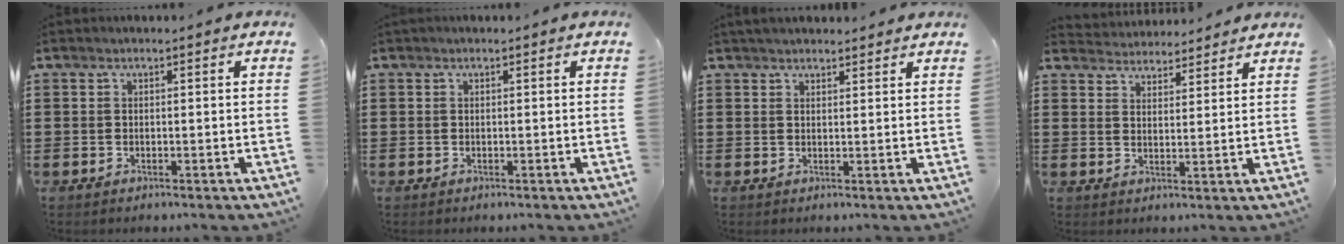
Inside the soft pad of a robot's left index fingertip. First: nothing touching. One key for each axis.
{"total": 0.0}
{"total": 2.1, "fx": 2.0, "fy": 0.5, "fz": 0.4, "tx": -0.012, "ty": 0.003, "tz": 0.039}
{"total": 3.6, "fx": 3.5, "fy": 0.4, "fz": -0.4, "tx": -0.006, "ty": -0.015, "tz": 0.064}